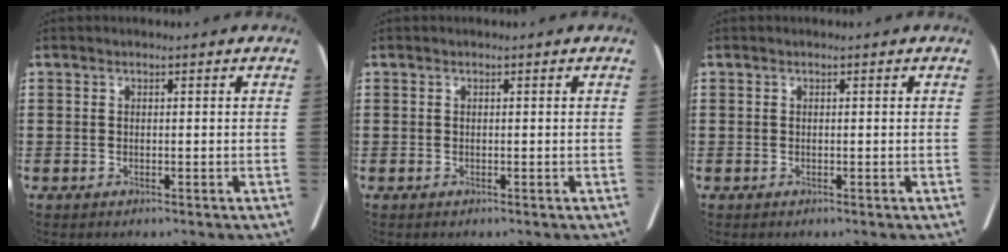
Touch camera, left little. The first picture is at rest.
{"total": 0.0}
{"total": 0.0}